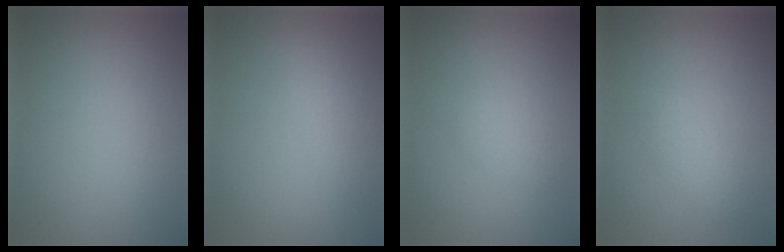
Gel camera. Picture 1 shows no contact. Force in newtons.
{"total": 2.9, "press": 2.9, "slide": 0.2}
{"total": 1.2, "press": 1.2, "slide": 0.1}
{"total": 1.8, "press": 1.8, "slide": 0.1}